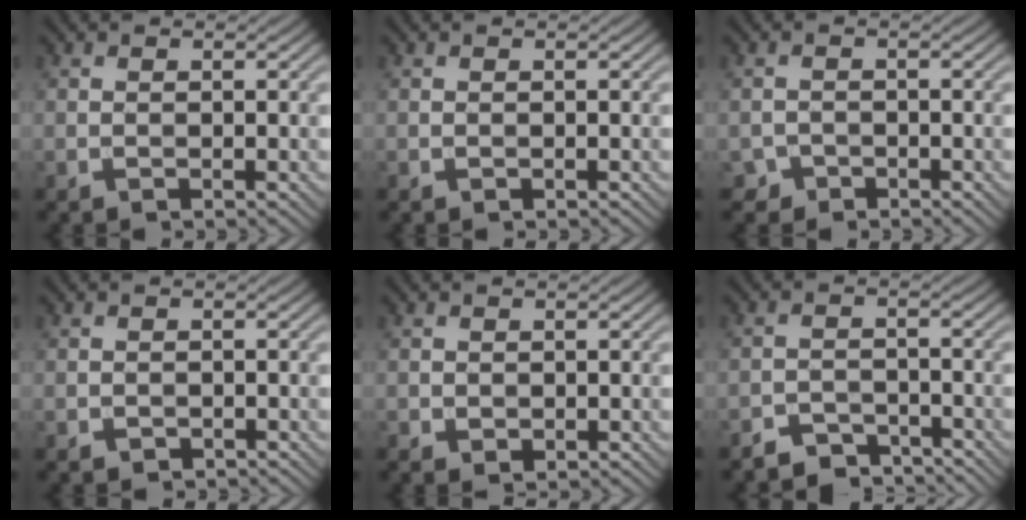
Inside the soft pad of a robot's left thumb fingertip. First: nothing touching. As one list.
[{"total": 0.0}, {"total": 1.7, "force": [-1.2, 1.1, 0.0], "torque": [0.005, 0.000, -0.026]}, {"total": 0.8, "force": [-0.5, 0.6, 0.2], "torque": [-0.001, -0.005, -0.009]}, {"total": 0.9, "force": [0.0, 0.8, 0.3], "torque": [-0.009, -0.006, 0.002]}, {"total": 4.3, "force": [-3.8, 1.6, 1.0], "torque": [-0.012, -0.001, -0.070]}]